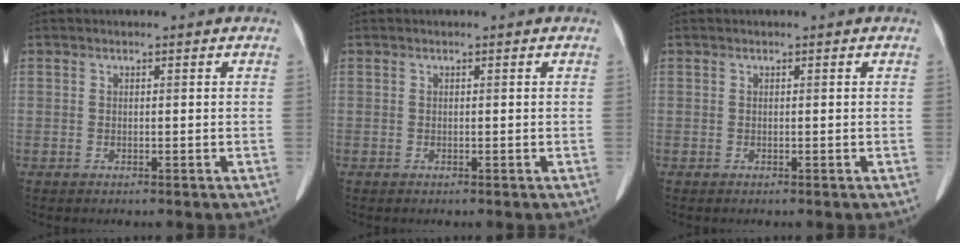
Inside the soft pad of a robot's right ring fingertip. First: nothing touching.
{"total": 0.0}
{"total": 0.0}